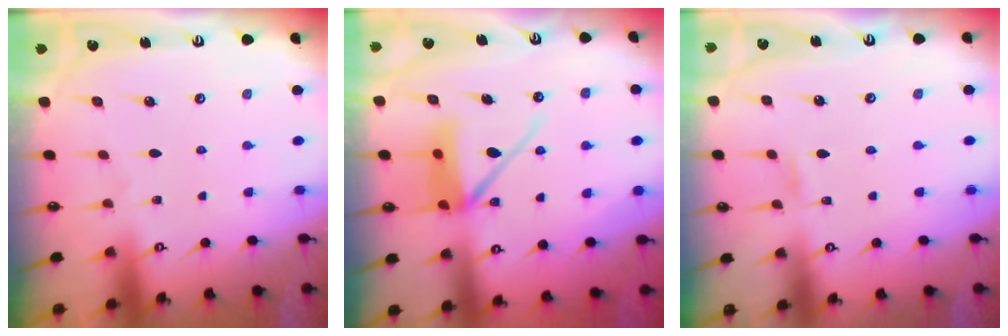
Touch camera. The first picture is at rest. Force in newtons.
{"total": 10.7, "press": 10.6, "slide": 1.7}
{"total": 1.3, "press": 1.3, "slide": 0.1}